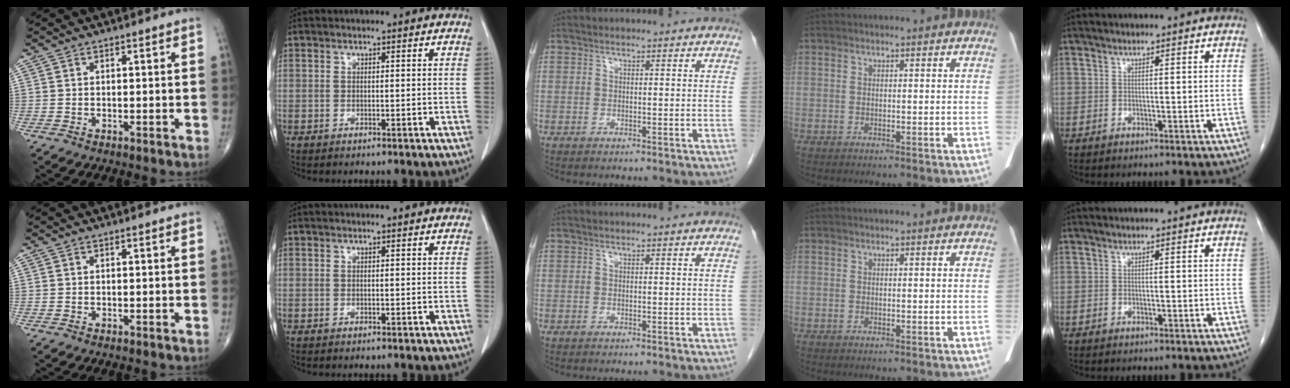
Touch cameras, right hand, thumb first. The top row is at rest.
{}